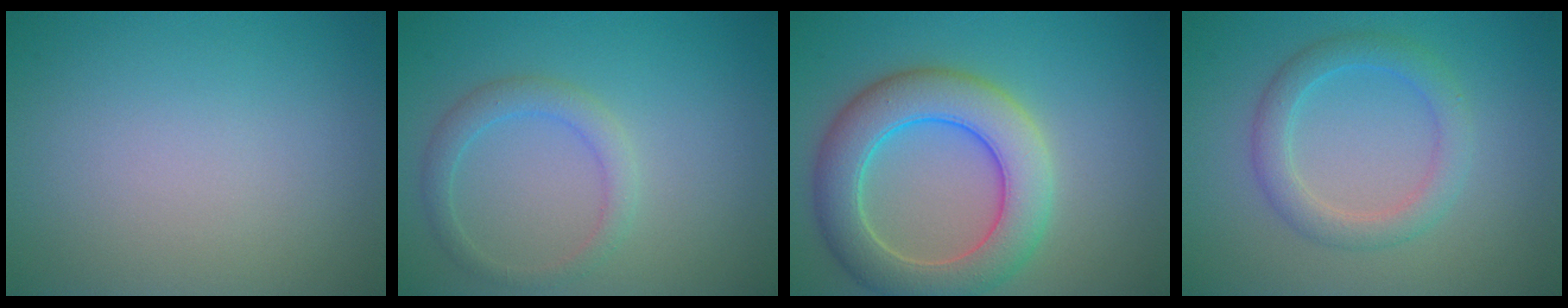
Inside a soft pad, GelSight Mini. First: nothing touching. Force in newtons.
{"total": 2.2, "press": 2.2, "slide": 0.1}
{"total": 7.5, "press": 7.5, "slide": 0.4}
{"total": 3.1, "press": 3.1, "slide": 0.1}